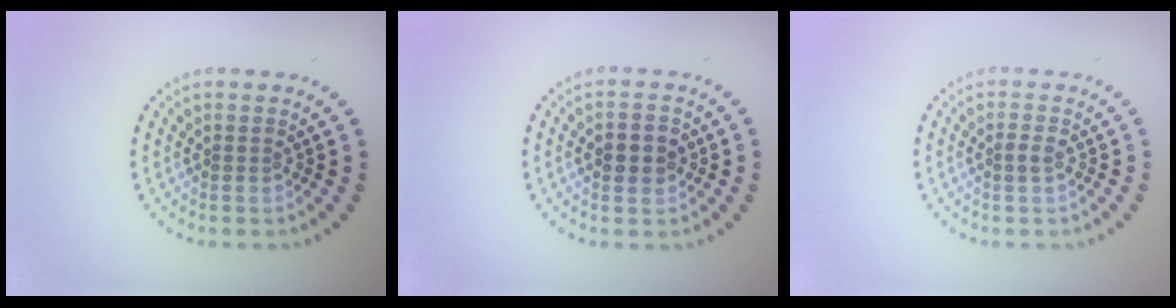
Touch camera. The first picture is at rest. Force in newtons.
{"total": 2.6, "press": 2.6, "slide": 0.2}
{"total": 1.2, "press": 1.1, "slide": 0.3}